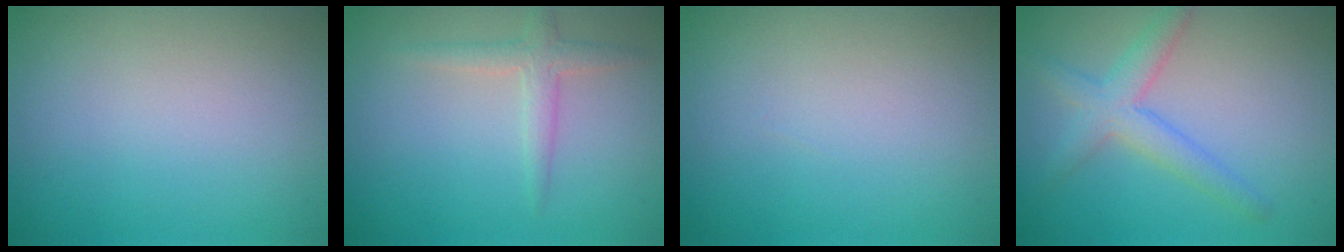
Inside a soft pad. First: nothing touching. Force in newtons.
{"total": 1.9, "press": 1.9, "slide": 0.1}
{"total": 0.0}
{"total": 3.2, "press": 3.2, "slide": 0.1}